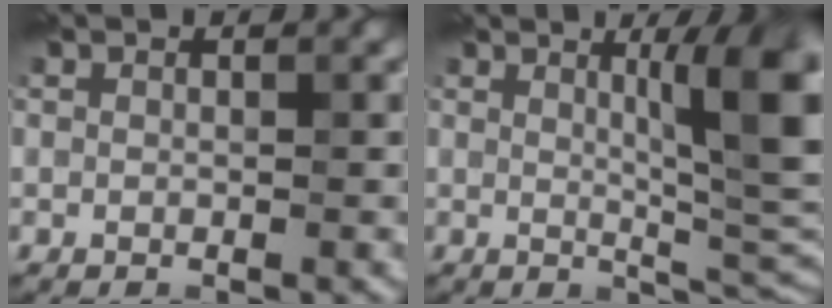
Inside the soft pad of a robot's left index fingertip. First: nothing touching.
{"total": 9.2, "force": [2.3, 2.2, 8.6], "torque": [-0.101, 0.005, 0.036]}